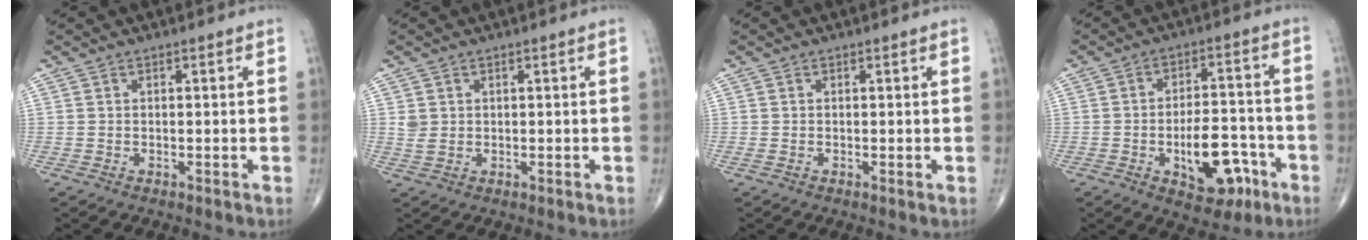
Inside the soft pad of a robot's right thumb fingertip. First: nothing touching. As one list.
[{"total": 2.2, "force": [0.5, 1.8, 1.1], "torque": [-0.019, -0.002, 0.017]}, {"total": 0.7, "force": [0.0, 0.2, 0.6], "torque": [-0.011, -0.003, -0.001]}, {"total": 12.3, "force": [-4.7, 6.5, 9.3], "torque": [-0.108, 0.035, -0.063]}]